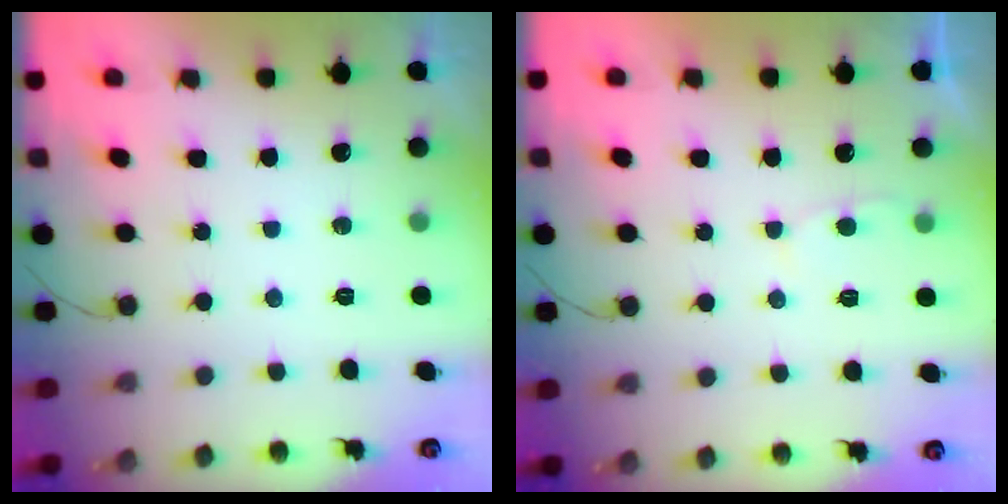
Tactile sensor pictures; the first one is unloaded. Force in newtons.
{"total": 2.4, "press": 2.4, "slide": 0.4}